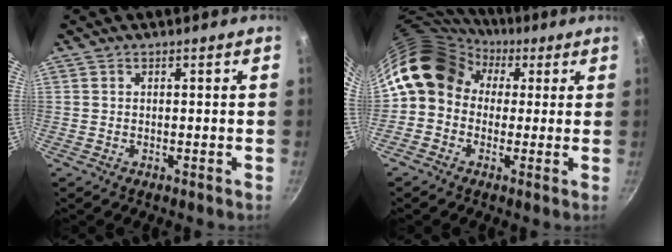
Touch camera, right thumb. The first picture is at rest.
{"total": 13.0, "force": [2.8, 10.9, 6.6], "torque": [-0.095, 0.027, 0.027]}